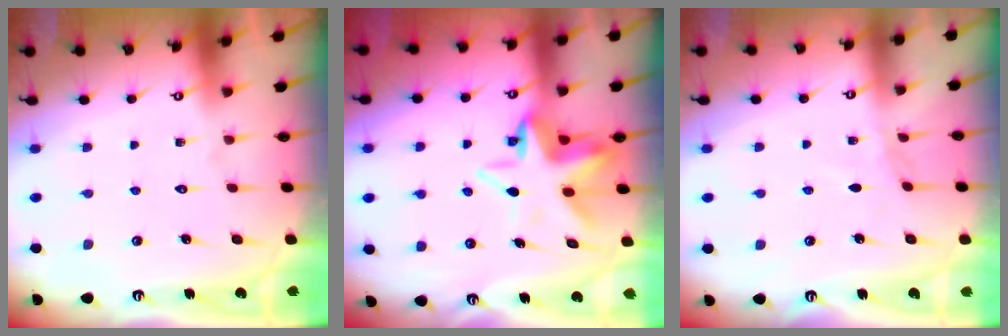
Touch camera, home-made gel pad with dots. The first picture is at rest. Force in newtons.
{"total": 9.4, "press": 9.2, "slide": 2.0}
{"total": 3.2, "press": 3.2, "slide": 0.4}